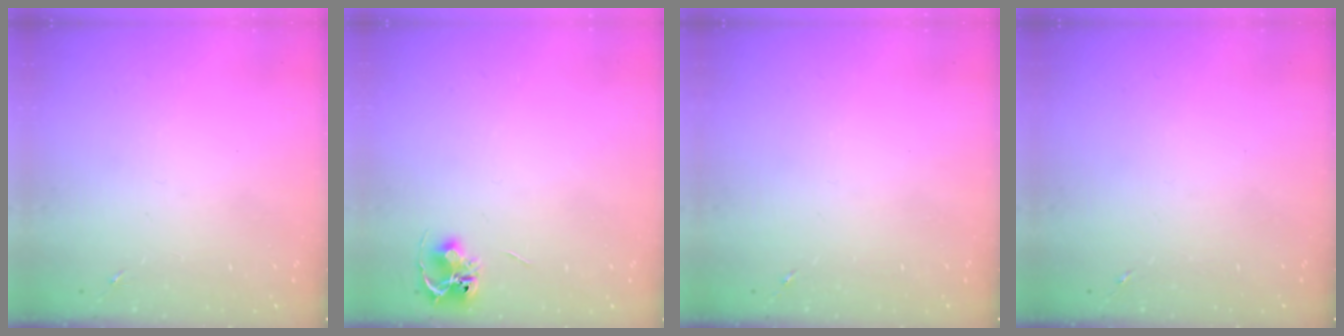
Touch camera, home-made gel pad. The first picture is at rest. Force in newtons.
{"total": 6.5, "press": 6.5, "slide": 0.5}
{"total": 0.0}
{"total": 0.0}